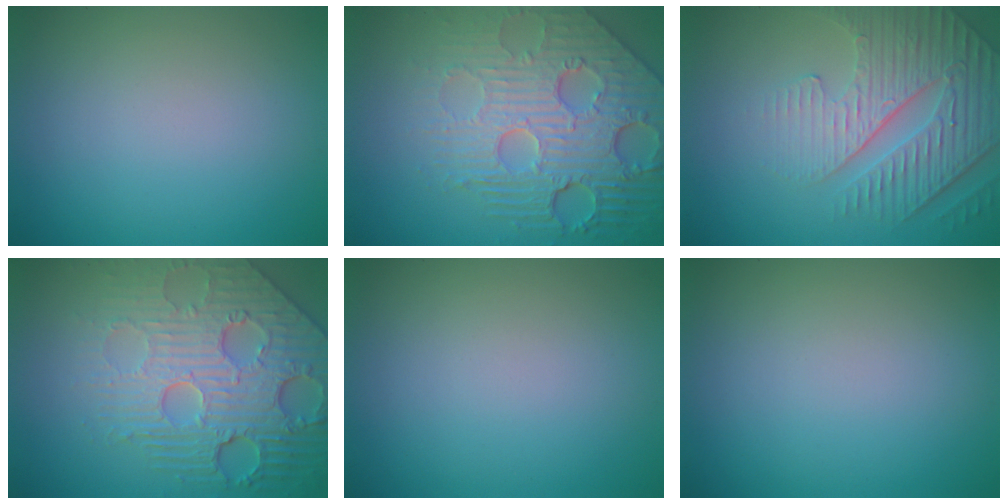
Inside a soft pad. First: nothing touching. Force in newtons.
{"total": 8.6, "press": 5.9, "slide": 6.2}
{"total": 4.6, "press": 4.3, "slide": 1.6}
{"total": 8.4, "press": 5.9, "slide": 5.9}
{"total": 0.0}
{"total": 0.0}